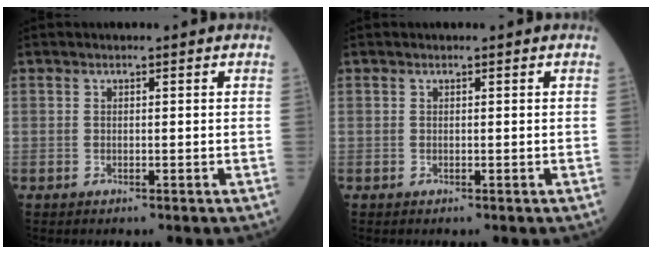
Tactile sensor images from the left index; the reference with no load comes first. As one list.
[{"total": 0.0}]